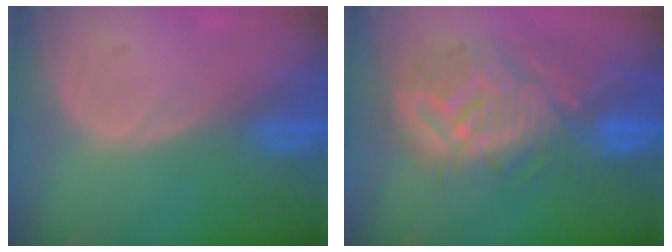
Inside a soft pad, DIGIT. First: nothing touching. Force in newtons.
{"total": 11.6, "press": 10.7, "slide": 4.6}